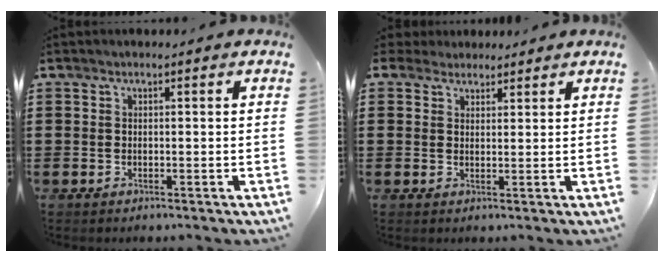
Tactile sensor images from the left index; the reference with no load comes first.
{"total": 2.3, "force": [1.9, 1.3, 0.0], "torque": [0.000, 0.006, 0.036]}